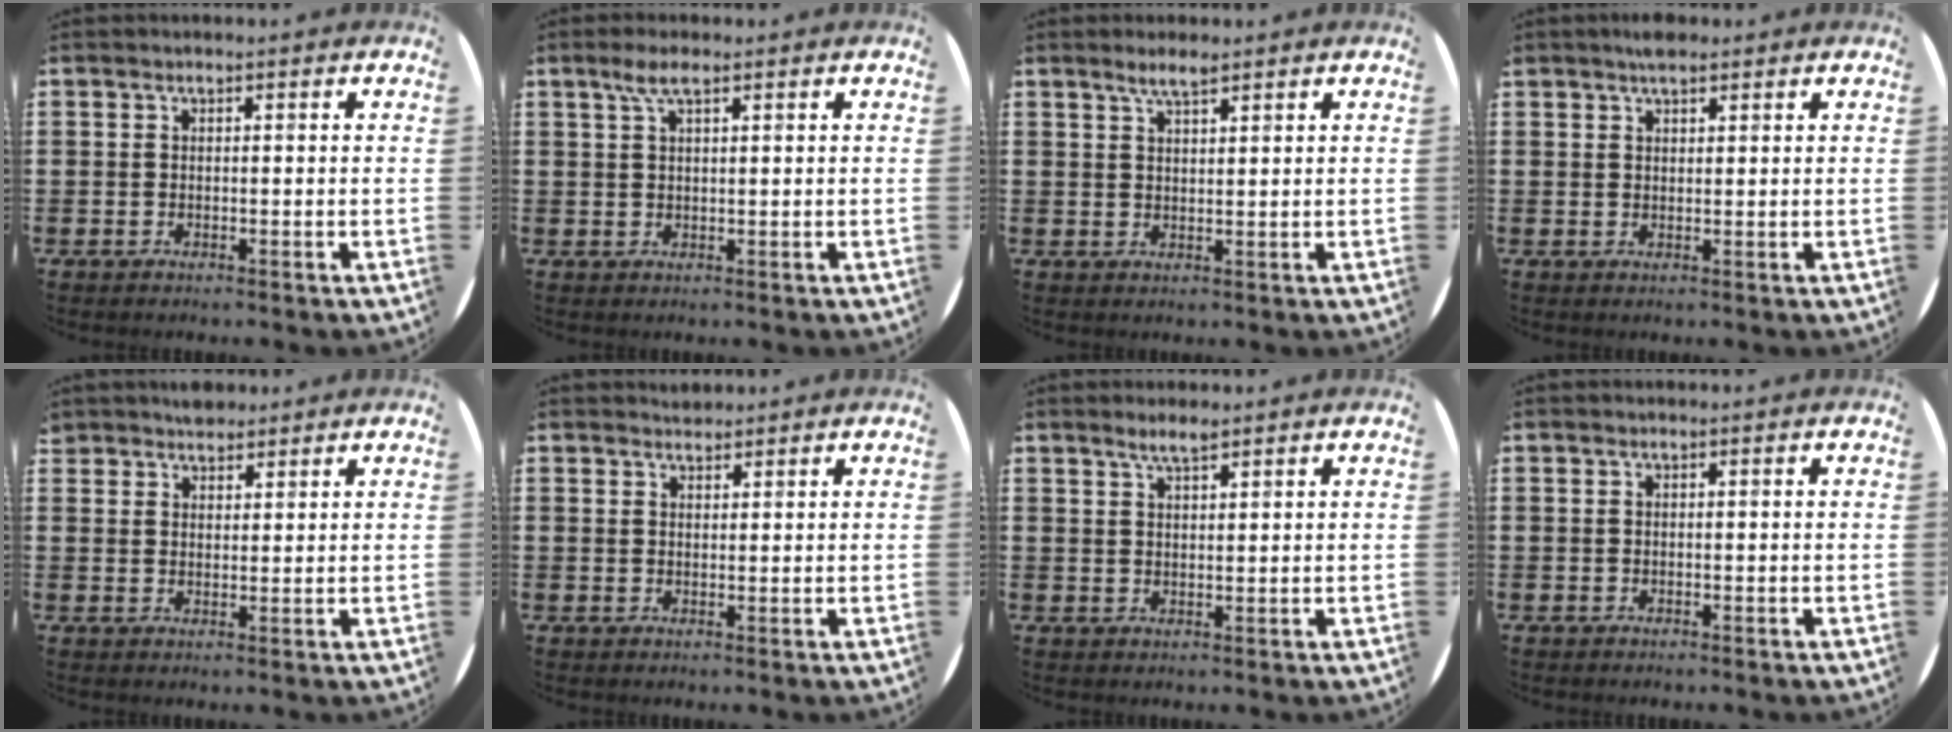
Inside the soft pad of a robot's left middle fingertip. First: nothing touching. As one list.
[{"total": 3.1, "force": [1.8, 0.7, 2.4], "torque": [-0.051, 0.007, 0.031]}, {"total": 2.9, "force": [2.3, 0.5, 1.7], "torque": [-0.028, 0.001, 0.040]}, {"total": 1.9, "force": [1.7, 0.6, 0.6], "torque": [-0.015, 0.003, 0.032]}, {"total": 2.6, "force": [2.4, 0.9, -0.1], "torque": [-0.003, 0.004, 0.047]}, {"total": 1.7, "force": [1.6, 0.5, -0.3], "torque": [0.011, -0.001, 0.030]}, {"total": 2.6, "force": [2.2, 0.4, 1.4], "torque": [-0.030, 0.003, 0.040]}, {"total": 0.0}]